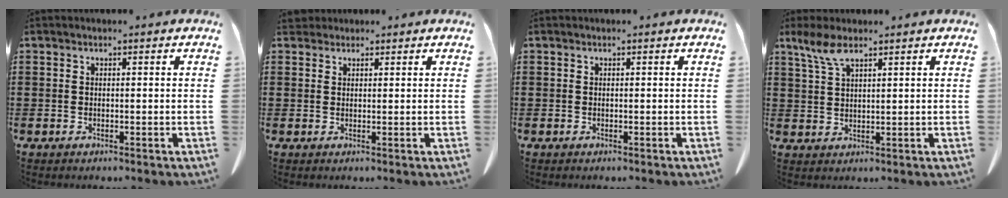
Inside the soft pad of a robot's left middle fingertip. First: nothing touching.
{"total": 2.0, "force": [1.6, 1.0, 0.4], "torque": [-0.014, 0.006, 0.033]}
{"total": 0.0}
{"total": 4.7, "force": [2.9, 1.3, 3.4], "torque": [-0.076, 0.005, 0.052]}